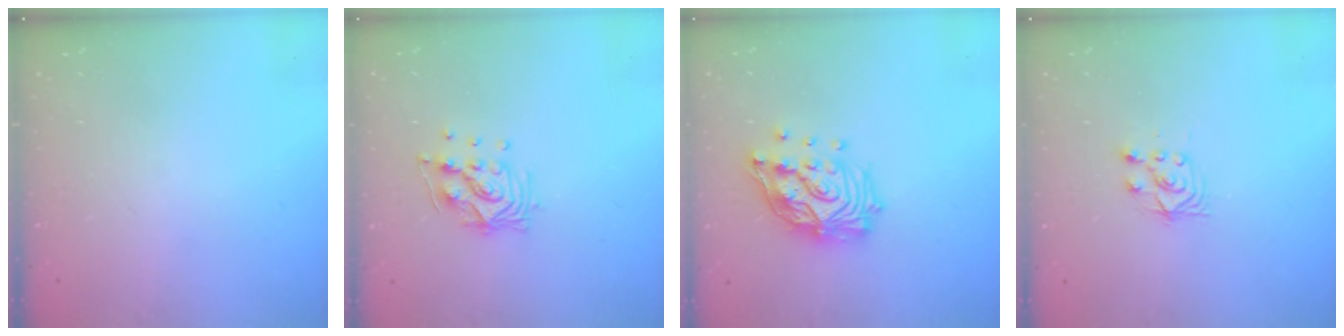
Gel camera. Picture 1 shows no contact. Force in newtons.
{"total": 10.2, "press": 10.2, "slide": 1.2}
{"total": 16.7, "press": 16.6, "slide": 1.1}
{"total": 4.4, "press": 4.2, "slide": 1.0}